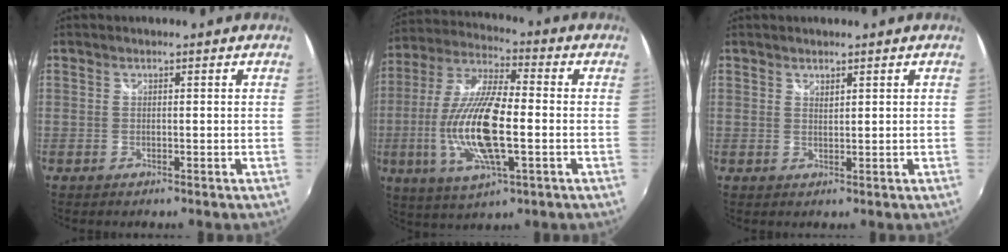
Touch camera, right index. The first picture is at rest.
{"total": 17.3, "force": [-3.2, 5.0, 16.2], "torque": [-0.330, -0.009, -0.061]}
{"total": 0.9, "force": [0.9, 0.2, 0.2], "torque": [0.000, -0.001, 0.017]}